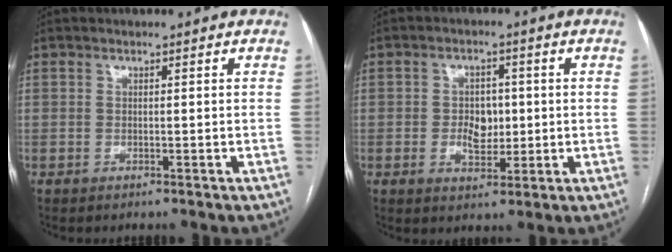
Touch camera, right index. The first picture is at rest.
{"total": 4.8, "force": [-0.1, 3.2, 3.5], "torque": [-0.057, 0.009, 0.009]}